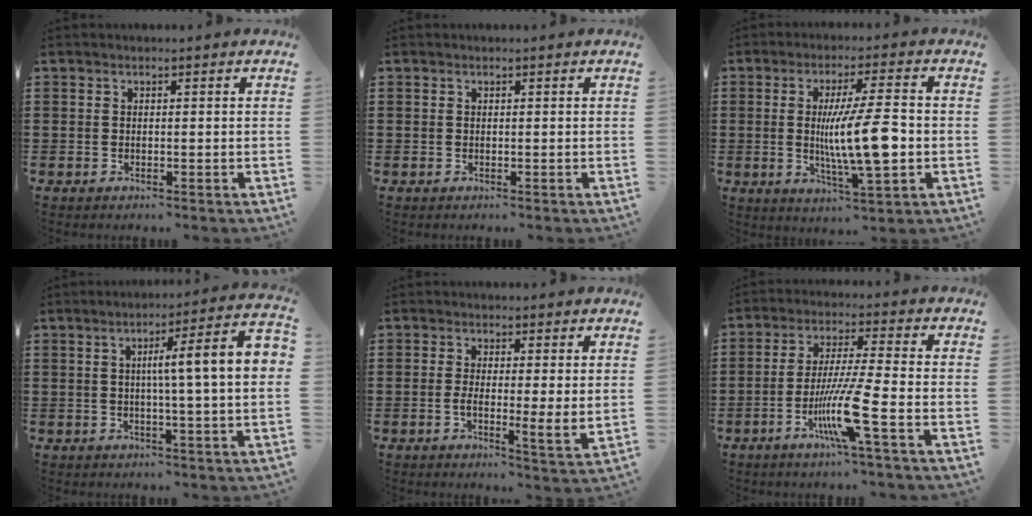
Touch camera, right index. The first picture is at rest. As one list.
[{"total": 0.0}, {"total": 11.2, "force": [-1.0, 2.0, 11.0], "torque": [-0.176, -0.008, -0.020]}, {"total": 8.3, "force": [0.6, 0.1, 8.3], "torque": [-0.143, -0.007, 0.002]}, {"total": 3.9, "force": [0.4, 0.8, 3.8], "torque": [-0.066, -0.007, 0.007]}, {"total": 9.9, "force": [-4.2, -0.1, 9.0], "torque": [-0.175, -0.014, -0.080]}]